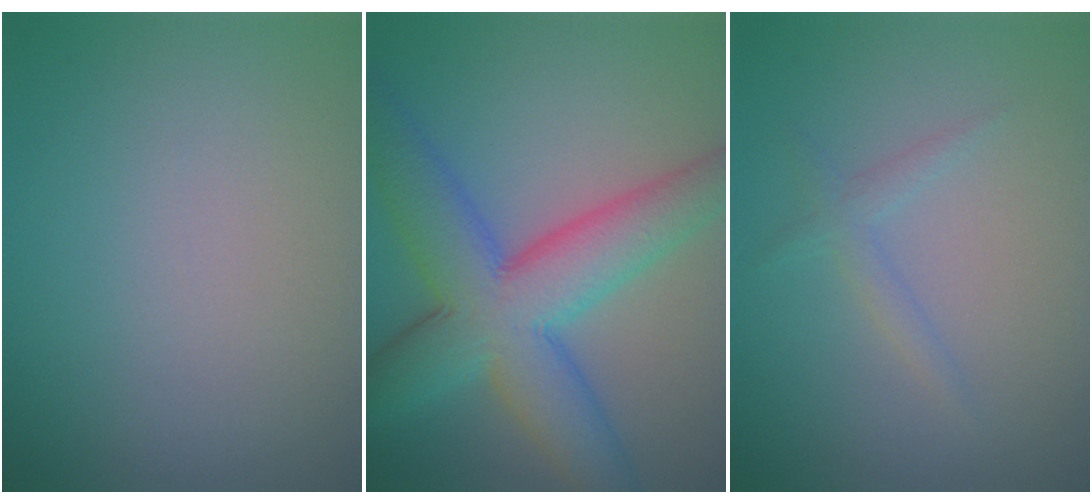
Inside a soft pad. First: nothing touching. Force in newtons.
{"total": 9.9, "press": 9.9, "slide": 0.1}
{"total": 1.3, "press": 1.3, "slide": 0.0}